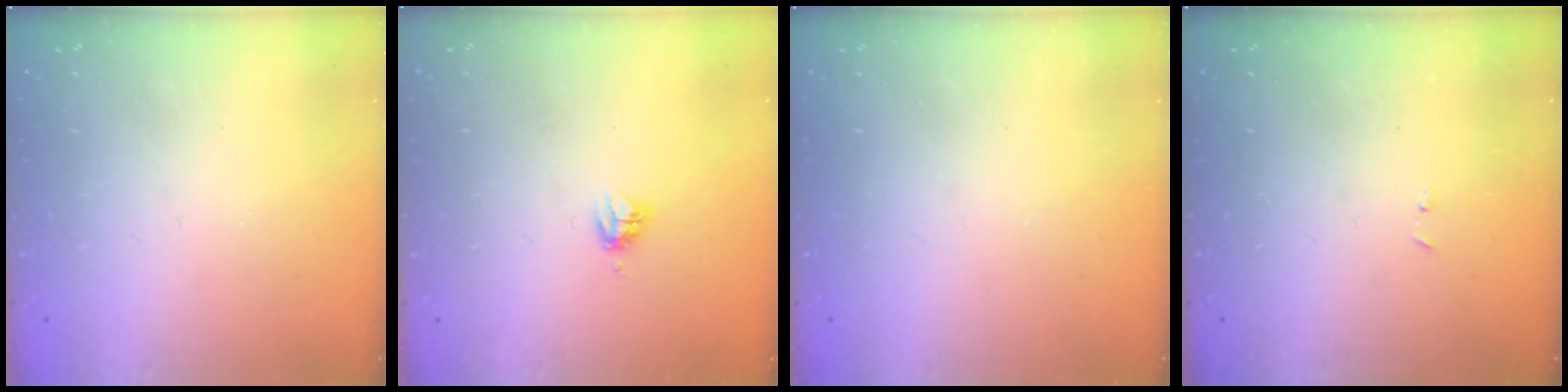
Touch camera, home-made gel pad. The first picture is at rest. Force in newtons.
{"total": 3.9, "press": 3.8, "slide": 0.5}
{"total": 0.0}
{"total": 2.9, "press": 2.9, "slide": 0.4}